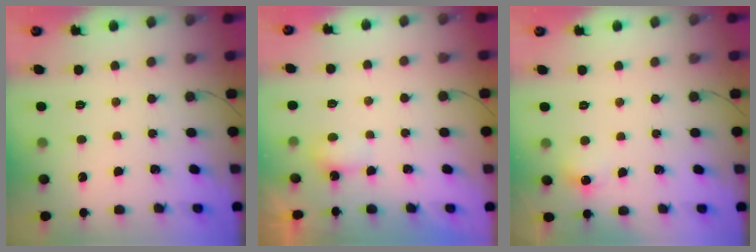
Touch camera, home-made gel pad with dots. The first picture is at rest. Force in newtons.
{"total": 3.7, "press": 3.5, "slide": 1.1}
{"total": 6.5, "press": 4.9, "slide": 4.3}